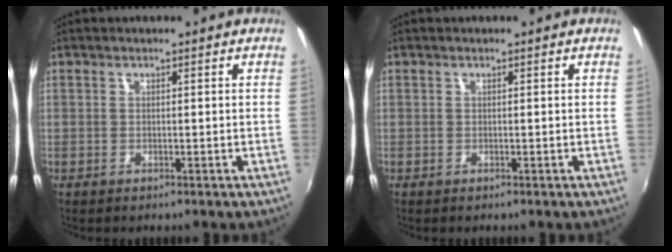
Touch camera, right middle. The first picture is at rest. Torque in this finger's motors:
{"motor_torque": [0.06, -0.20, 0.04, 0.00]}